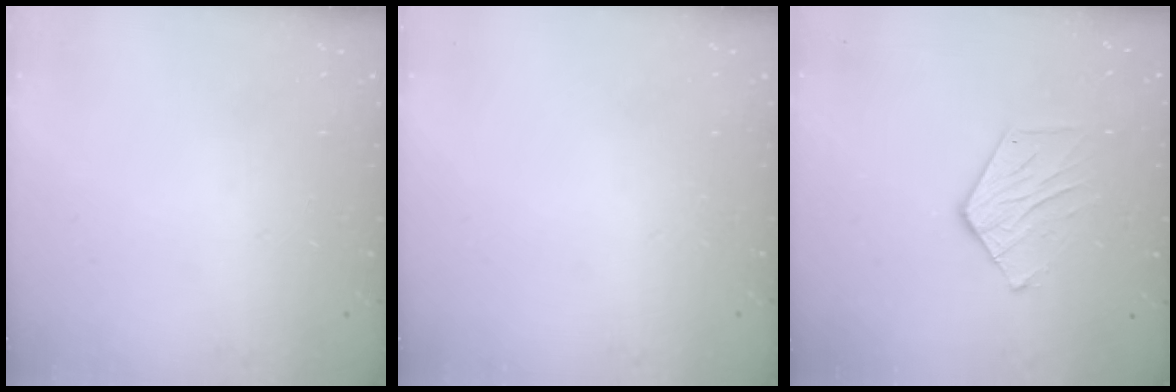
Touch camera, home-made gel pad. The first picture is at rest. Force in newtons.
{"total": 0.0}
{"total": 9.6, "press": 9.6, "slide": 0.7}